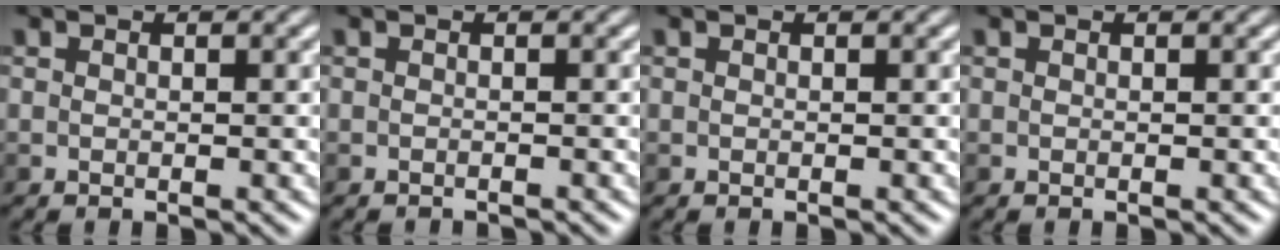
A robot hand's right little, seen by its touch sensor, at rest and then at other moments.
{"total": 1.0, "force": [-1.0, 0.1, 0.2], "torque": [0.003, -0.004, -0.017]}
{"total": 0.0}
{"total": 0.0}